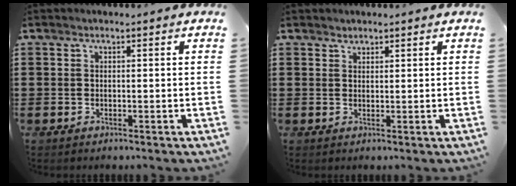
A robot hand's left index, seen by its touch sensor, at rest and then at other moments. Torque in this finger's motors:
{"motor_torque": [-0.39, 0.70, -0.03, -0.01]}